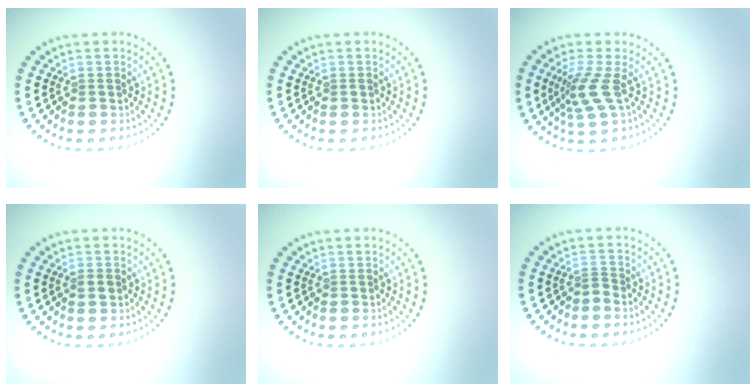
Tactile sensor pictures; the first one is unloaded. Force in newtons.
{"total": 0.0}
{"total": 2.9, "press": 2.1, "slide": 2.0}
{"total": 1.3, "press": 1.3, "slide": 0.1}
{"total": 0.0}
{"total": 0.6, "press": 0.3, "slide": 0.5}